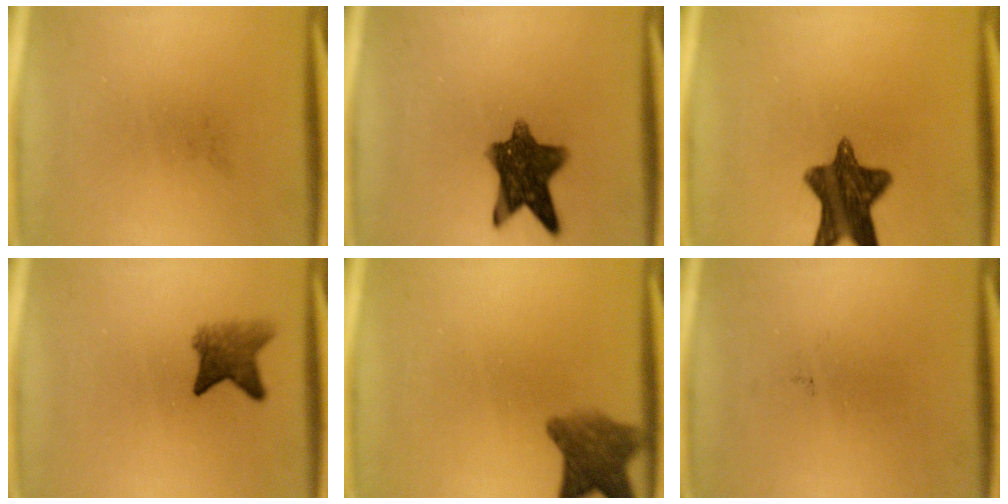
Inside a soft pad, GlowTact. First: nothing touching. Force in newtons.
{"total": 10.1}
{"total": 11.6}
{"total": 4.3}
{"total": 6.4}
{"total": 0.0}